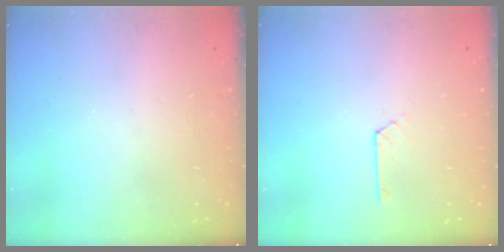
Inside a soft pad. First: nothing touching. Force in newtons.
{"total": 1.9, "press": 1.9, "slide": 0.2}